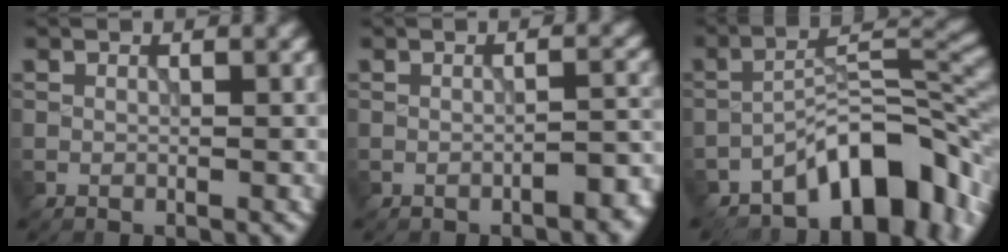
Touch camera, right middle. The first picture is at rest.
{"total": 2.5, "force": [-1.4, 0.8, 1.9], "torque": [-0.025, 0.003, -0.022]}
{"total": 9.3, "force": [-5.7, 3.7, 6.3], "torque": [-0.074, 0.014, -0.104]}